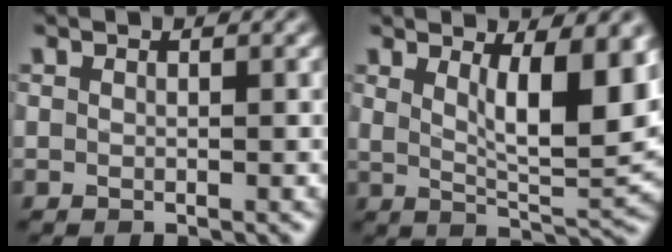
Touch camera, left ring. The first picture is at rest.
{"total": 7.4, "force": [2.5, 2.2, 6.6], "torque": [-0.102, -0.017, 0.048]}